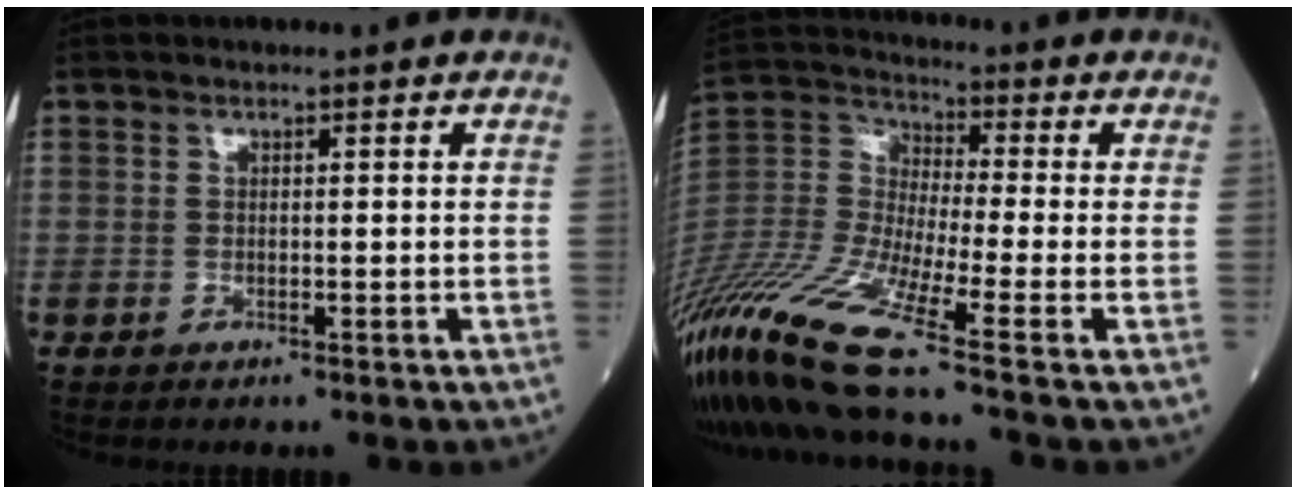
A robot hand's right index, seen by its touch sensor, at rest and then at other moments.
{"total": 17.4, "force": [-12.4, -0.9, 12.1], "torque": [-0.270, -0.020, -0.238]}